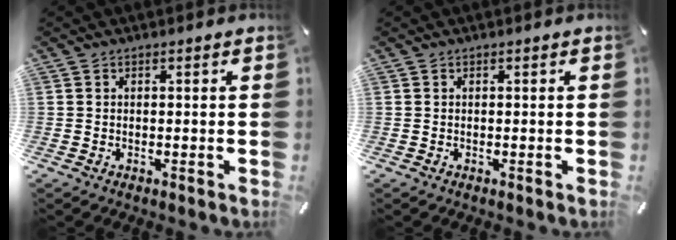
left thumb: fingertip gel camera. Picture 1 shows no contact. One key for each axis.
{"total": 0.0}